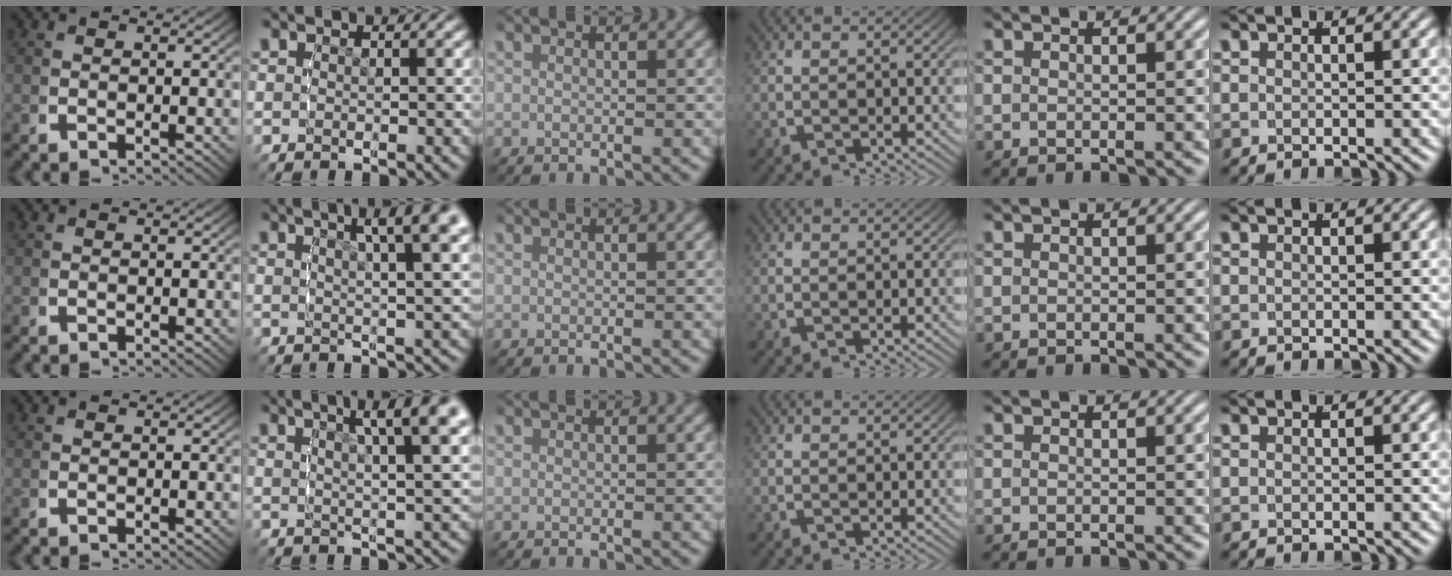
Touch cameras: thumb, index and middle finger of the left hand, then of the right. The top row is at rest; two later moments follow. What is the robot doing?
{"motion": "lift_and_place", "object": "condiment"}